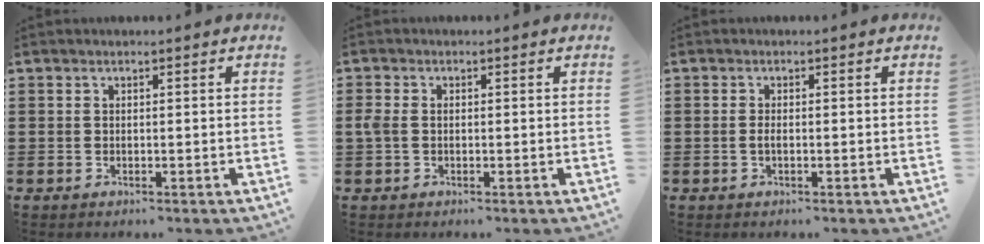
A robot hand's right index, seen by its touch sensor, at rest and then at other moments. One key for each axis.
{"total": 1.7, "fx": -0.1, "fy": 1.2, "fz": 1.2, "tx": -0.033, "ty": 0.003, "tz": -0.004}
{"total": 1.1, "fx": -0.3, "fy": 0.3, "fz": 1.0, "tx": -0.028, "ty": -0.004, "tz": -0.007}